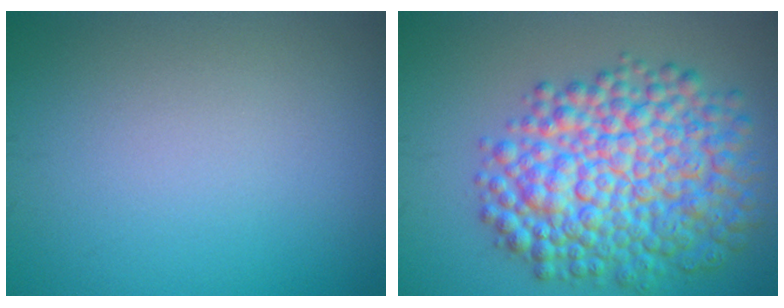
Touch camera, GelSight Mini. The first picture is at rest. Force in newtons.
{"total": 10.5, "press": 10.5, "slide": 0.2}